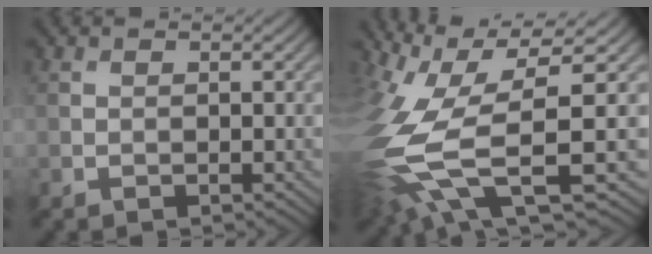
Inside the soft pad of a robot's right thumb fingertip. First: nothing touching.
{"total": 16.3, "force": [-2.6, 5.8, 15.0], "torque": [-0.361, -0.028, -0.022]}